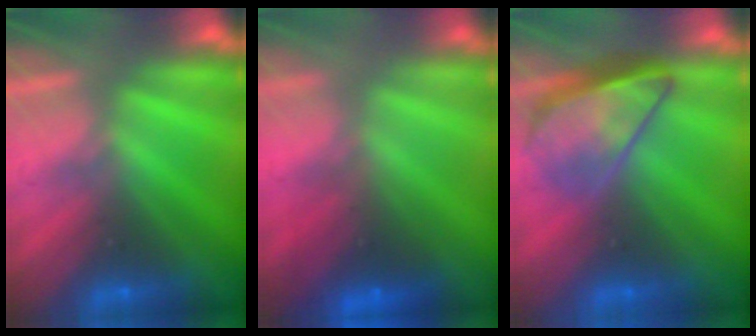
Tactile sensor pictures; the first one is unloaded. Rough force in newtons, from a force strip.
{"total": 2.8}
{"total": 3.9}